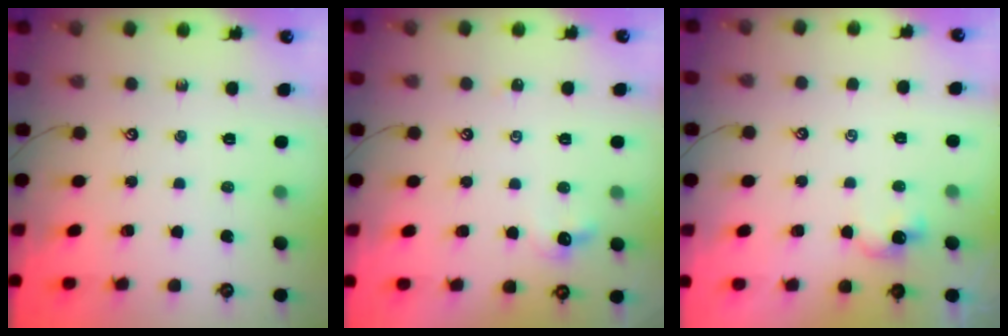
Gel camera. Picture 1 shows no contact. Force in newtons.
{"total": 2.0, "press": 2.0, "slide": 0.3}
{"total": 2.6, "press": 2.6, "slide": 0.0}